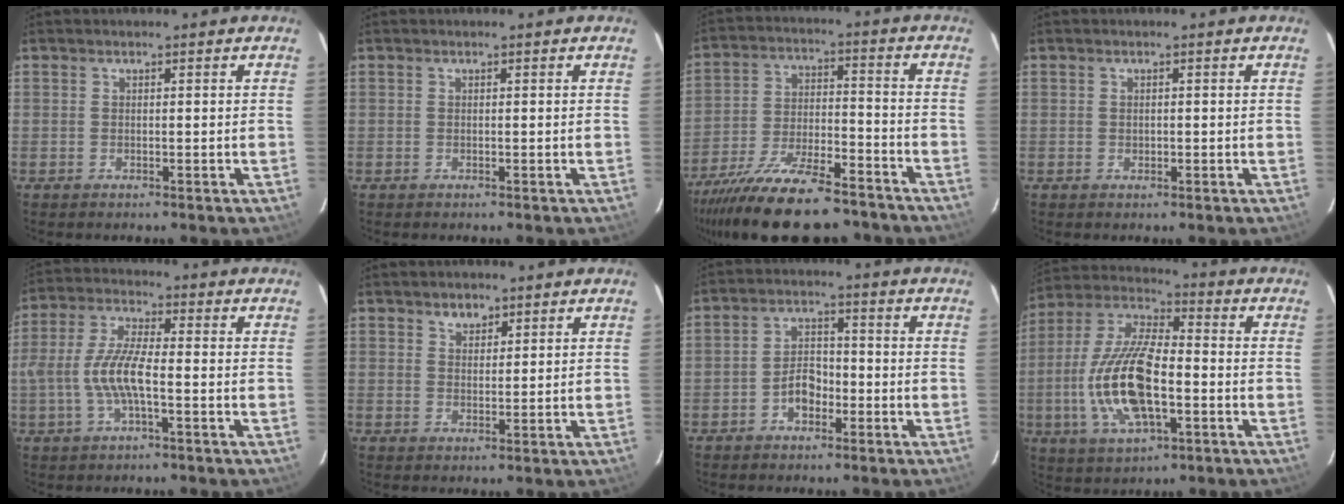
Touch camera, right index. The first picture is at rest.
{"total": 0.0}
{"total": 23.2, "force": [-18.9, 6.8, 11.7], "torque": [-0.222, -0.034, -0.289]}
{"total": 0.6, "force": [-0.1, 0.5, 0.2], "torque": [-0.001, 0.001, 0.000]}
{"total": 8.5, "force": [-2.1, 2.1, 8.0], "torque": [-0.170, 0.006, -0.039]}
{"total": 2.6, "force": [1.7, 1.6, 0.9], "torque": [-0.009, 0.005, 0.031]}
{"total": 4.8, "force": [-2.3, 3.1, 2.8], "torque": [-0.053, 0.018, -0.037]}
{"total": 17.1, "force": [-3.8, 6.7, 15.3], "torque": [-0.319, -0.002, -0.071]}